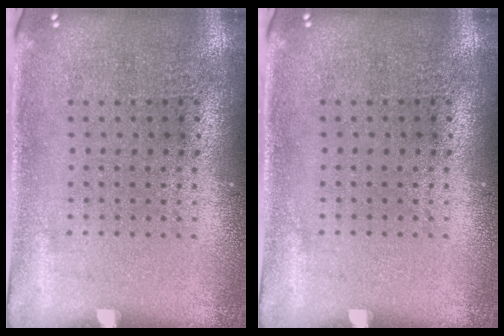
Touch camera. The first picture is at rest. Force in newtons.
{"total": 0.0}